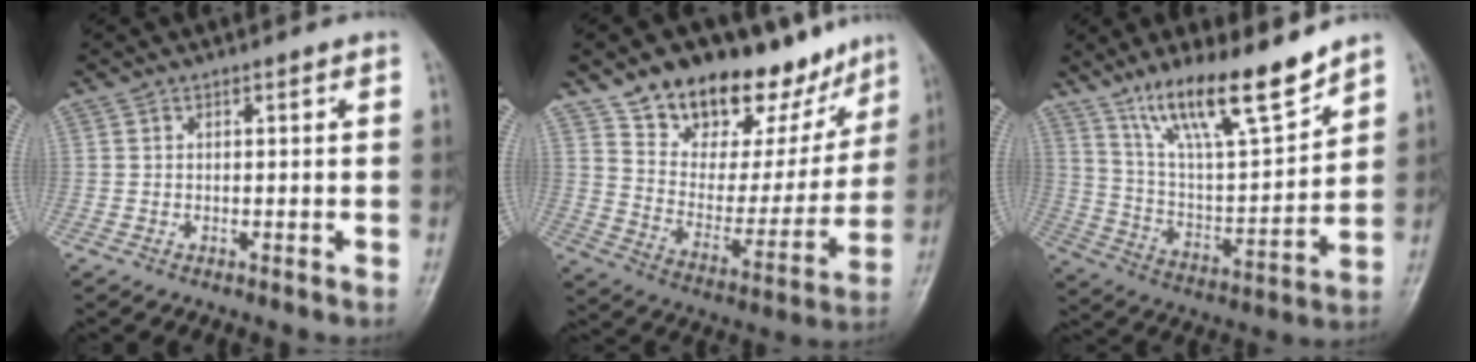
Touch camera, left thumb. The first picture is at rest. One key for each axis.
{"total": 21.9, "fx": 16.0, "fy": 10.8, "fz": 10.2, "tx": -0.094, "ty": -0.077, "tz": 0.257}
{"total": 16.7, "fx": 12.3, "fy": 3.4, "fz": 10.8, "tx": -0.166, "ty": -0.069, "tz": 0.230}